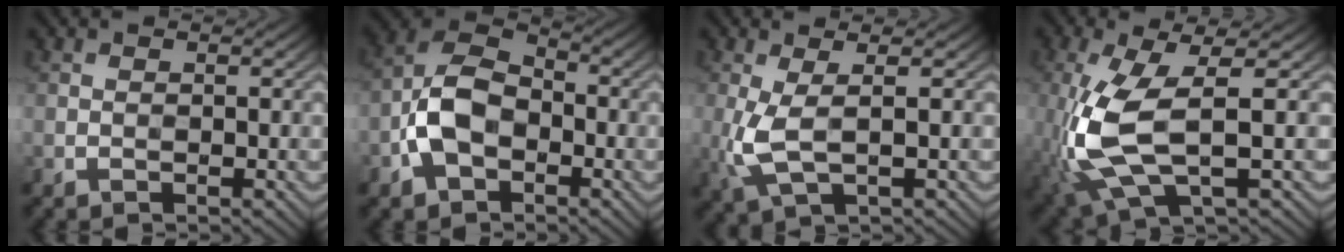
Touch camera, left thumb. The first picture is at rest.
{"total": 8.2, "force": [-2.8, 5.3, 5.7], "torque": [-0.121, 0.009, -0.066]}
{"total": 5.0, "force": [-0.1, 1.7, 4.7], "torque": [-0.121, -0.003, -0.002]}
{"total": 10.2, "force": [-1.0, 3.7, 9.5], "torque": [-0.229, -0.009, -0.016]}